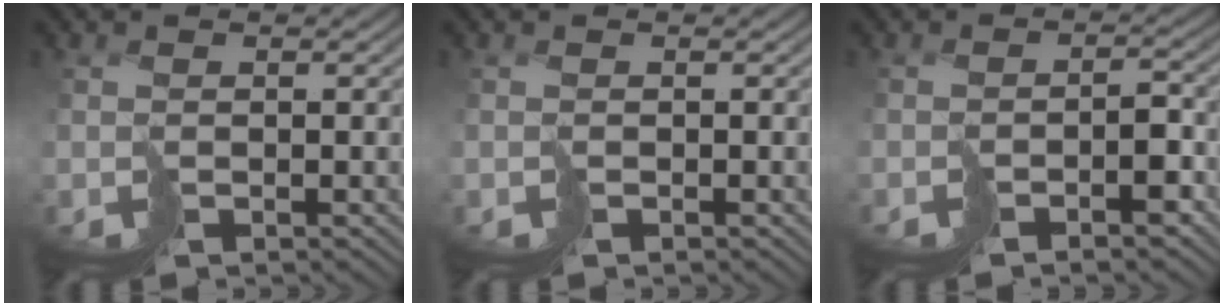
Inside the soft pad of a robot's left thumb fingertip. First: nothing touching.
{"total": 0.0}
{"total": 2.8, "force": [-2.2, 0.8, 1.6], "torque": [-0.010, 0.007, -0.037]}